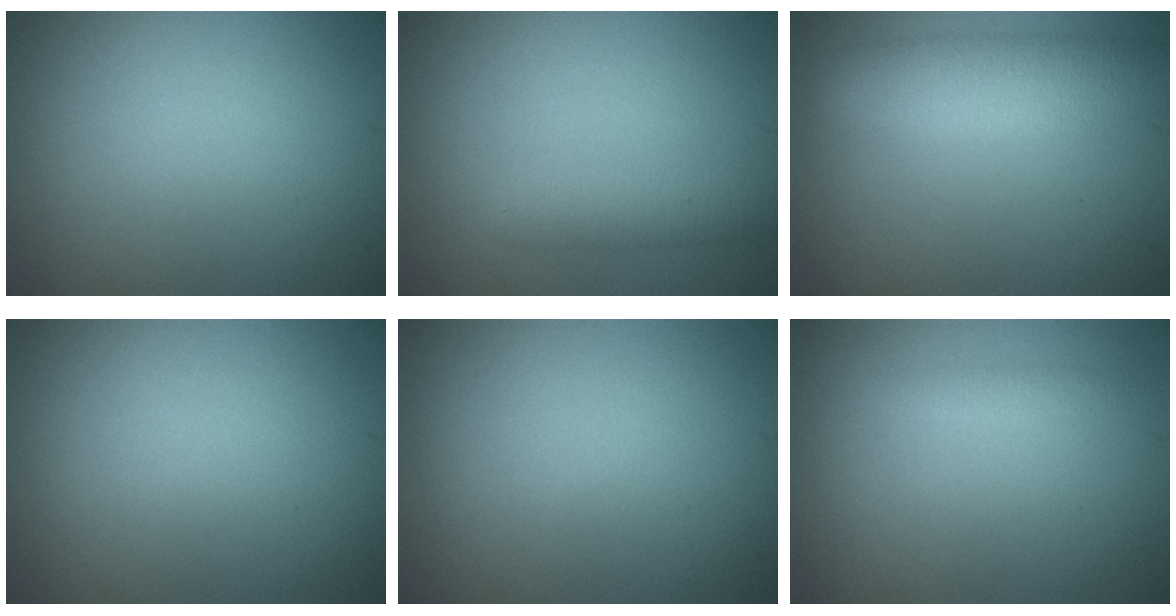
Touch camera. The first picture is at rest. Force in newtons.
{"total": 2.2, "press": 2.2, "slide": 0.1}
{"total": 5.1, "press": 5.1, "slide": 0.3}
{"total": 0.0}
{"total": 0.0}
{"total": 0.8, "press": 0.8, "slide": 0.0}